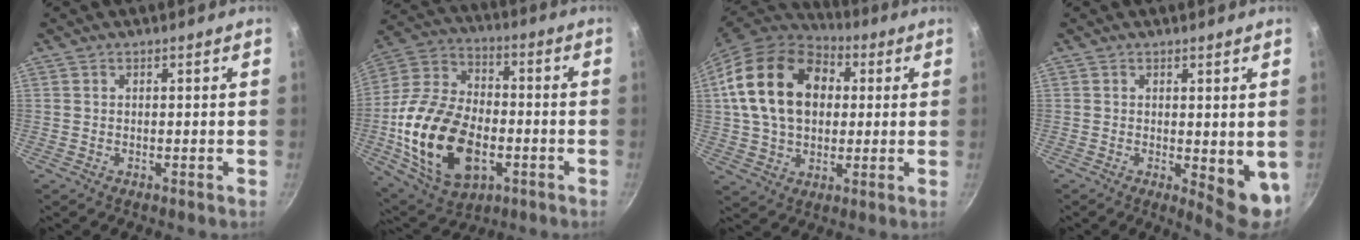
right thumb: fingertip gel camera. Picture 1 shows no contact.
{"total": 23.9, "force": [-5.6, 14.9, 17.8], "torque": [-0.331, 0.026, -0.095]}
{"total": 20.9, "force": [4.5, 14.8, 14.1], "torque": [-0.228, 0.019, 0.072]}
{"total": 6.9, "force": [0.0, 2.7, 6.3], "torque": [-0.067, -0.009, 0.007]}